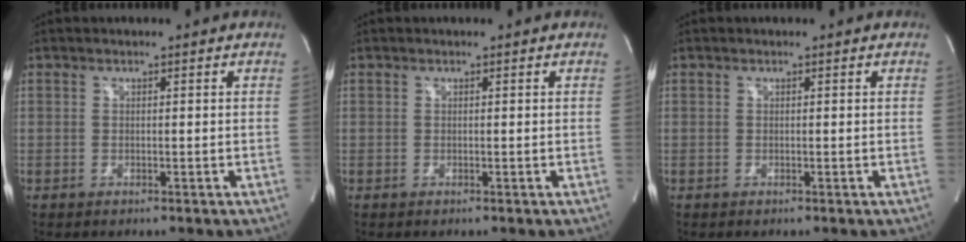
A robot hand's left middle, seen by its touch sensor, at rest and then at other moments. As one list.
[{"total": 0.0}, {"total": 0.0}]